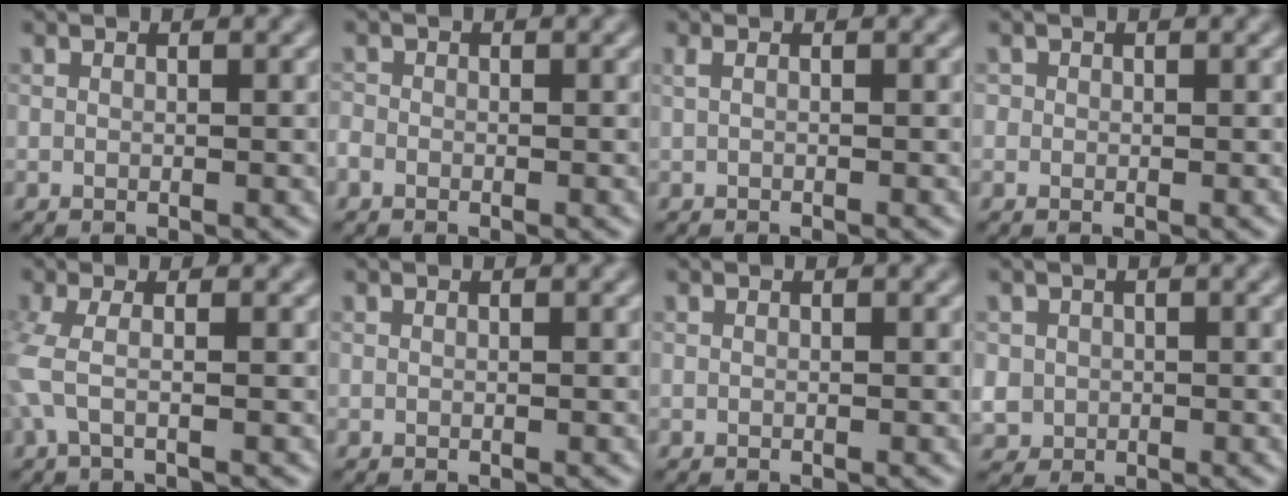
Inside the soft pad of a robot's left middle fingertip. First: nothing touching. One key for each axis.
{"total": 0.7, "fx": -0.5, "fy": 0.5, "fz": 0.2, "tx": -0.002, "ty": 0.000, "tz": -0.012}
{"total": 1.1, "fx": 0.0, "fy": 0.4, "fz": 1.1, "tx": -0.015, "ty": -0.002, "tz": -0.003}
{"total": 0.5, "fx": 0.0, "fy": 0.5, "fz": 0.0, "tx": 0.006, "ty": -0.003, "tz": -0.002}
{"total": 2.6, "fx": -0.5, "fy": 0.5, "fz": 2.5, "tx": -0.062, "ty": -0.007, "tz": -0.017}
{"total": 0.0}
{"total": 0.0}
{"total": 2.0, "fx": 0.0, "fy": 2.0, "fz": 0.3, "tx": 0.000, "ty": -0.002, "tz": 0.004}